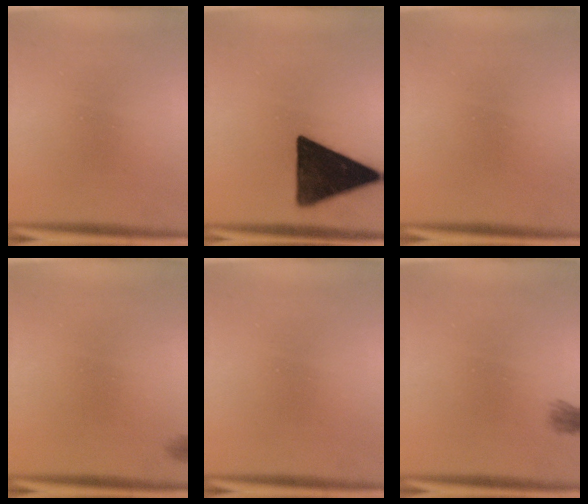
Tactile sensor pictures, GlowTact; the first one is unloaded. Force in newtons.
{"total": 15.6}
{"total": 1.6}
{"total": 0.6}
{"total": 0.0}
{"total": 1.9}